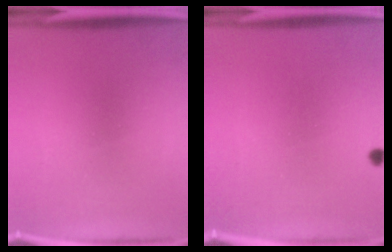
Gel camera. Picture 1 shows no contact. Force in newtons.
{"total": 0.7}